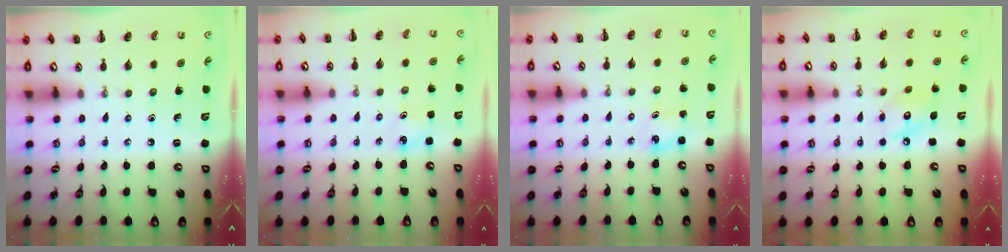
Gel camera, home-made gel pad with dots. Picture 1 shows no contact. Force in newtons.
{"total": 2.5, "press": 2.4, "slide": 0.8}
{"total": 1.4, "press": 1.3, "slide": 0.2}
{"total": 8.1, "press": 8.1, "slide": 0.6}